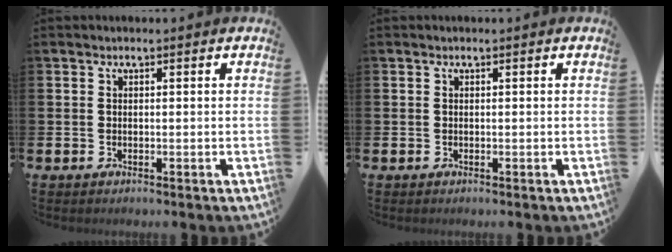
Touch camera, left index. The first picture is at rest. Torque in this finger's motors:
{"motor_torque": [-0.02, 0.03, 0.00, 0.01]}